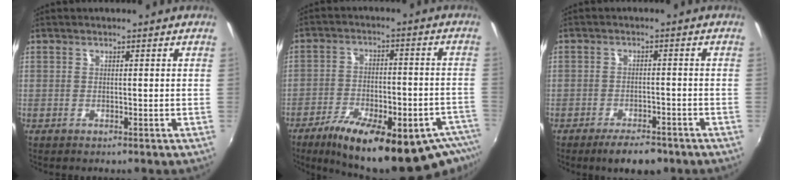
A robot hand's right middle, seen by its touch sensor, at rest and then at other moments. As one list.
[{"total": 23.6, "force": [-15.9, 7.1, 15.9], "torque": [-0.268, -0.047, -0.224]}, {"total": 6.1, "force": [-4.7, 2.3, 3.2], "torque": [-0.071, 0.000, -0.071]}]